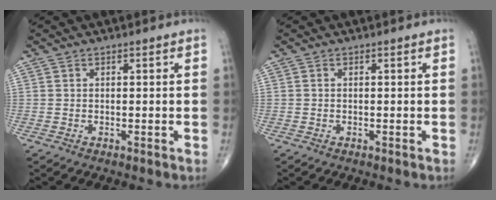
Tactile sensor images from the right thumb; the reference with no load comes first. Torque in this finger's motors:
{"motor_torque": [-0.27, -0.29, -0.21, -0.11, -0.02]}